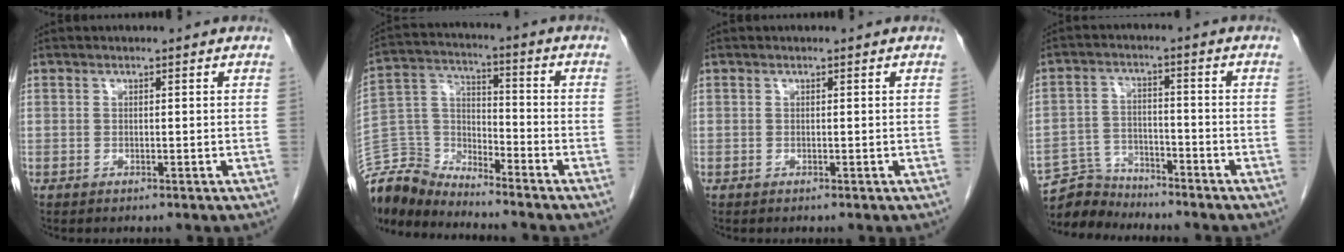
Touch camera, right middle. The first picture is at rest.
{"total": 10.9, "force": [-10.8, 1.1, 0.2], "torque": [-0.013, 0.031, -0.217]}
{"total": 0.0}
{"total": 6.4, "force": [-6.1, 1.5, -0.5], "torque": [0.003, 0.003, -0.115]}